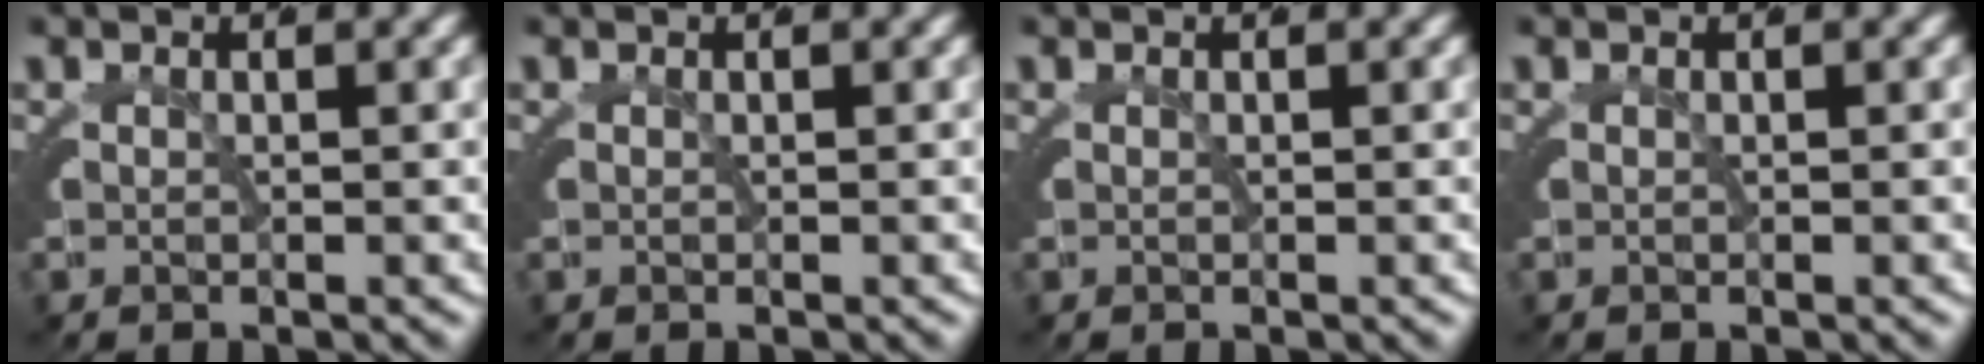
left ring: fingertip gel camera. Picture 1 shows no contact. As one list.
[{"total": 0.0}, {"total": 0.0}, {"total": 0.0}]